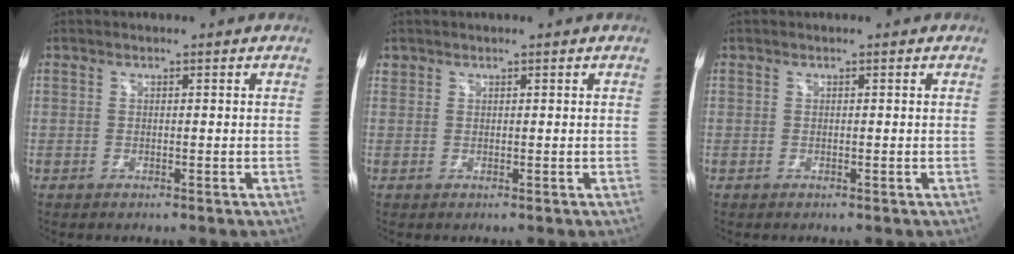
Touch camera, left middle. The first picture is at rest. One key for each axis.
{"total": 0.7, "fx": 0.5, "fy": 0.4, "fz": 0.0, "tx": 0.000, "ty": 0.009, "tz": 0.011}
{"total": 0.0}